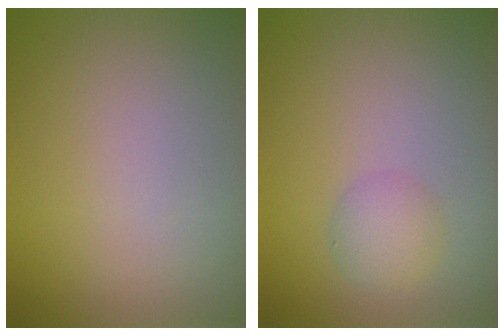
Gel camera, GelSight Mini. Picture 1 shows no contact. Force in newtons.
{"total": 2.0, "press": 2.0, "slide": 0.1}